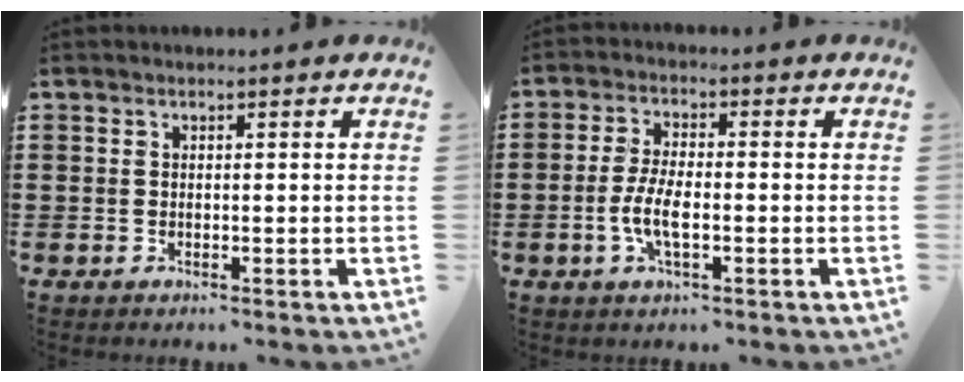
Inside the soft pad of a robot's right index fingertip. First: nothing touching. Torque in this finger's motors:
{"motor_torque": [1.27, 0.87, 0.17, 0.14]}